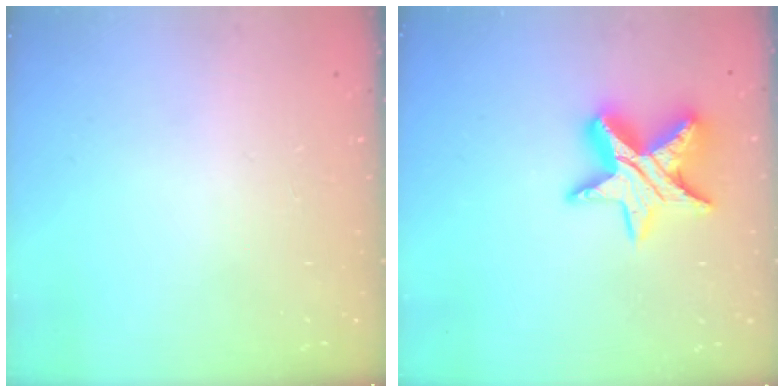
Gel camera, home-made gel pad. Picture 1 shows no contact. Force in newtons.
{"total": 12.0, "press": 11.9, "slide": 1.1}